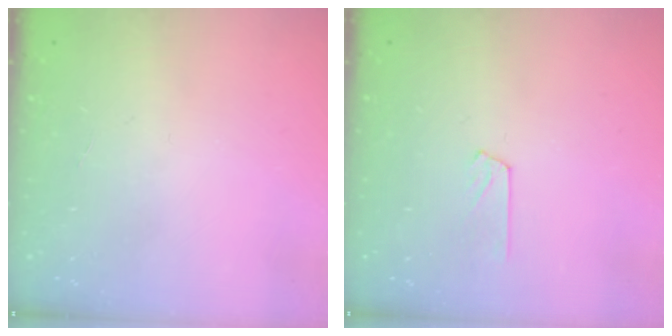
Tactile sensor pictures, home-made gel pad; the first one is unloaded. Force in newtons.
{"total": 4.6, "press": 4.6, "slide": 0.5}